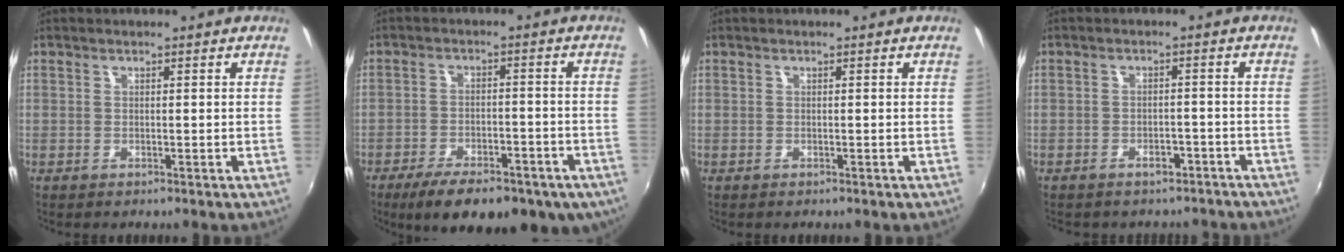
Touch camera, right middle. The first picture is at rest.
{"total": 18.1, "force": [-12.0, 7.3, 11.4], "torque": [-0.206, -0.036, -0.161]}
{"total": 0.0}
{"total": 6.1, "force": [-5.1, 2.9, 1.7], "torque": [-0.035, 0.007, -0.058]}